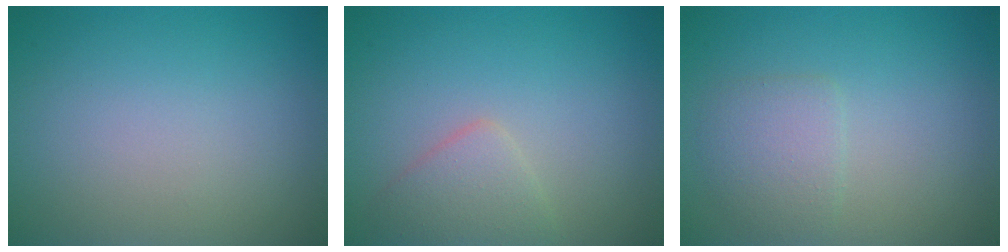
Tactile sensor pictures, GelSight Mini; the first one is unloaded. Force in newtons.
{"total": 2.3, "press": 2.3, "slide": 0.1}
{"total": 2.2, "press": 2.2, "slide": 0.1}